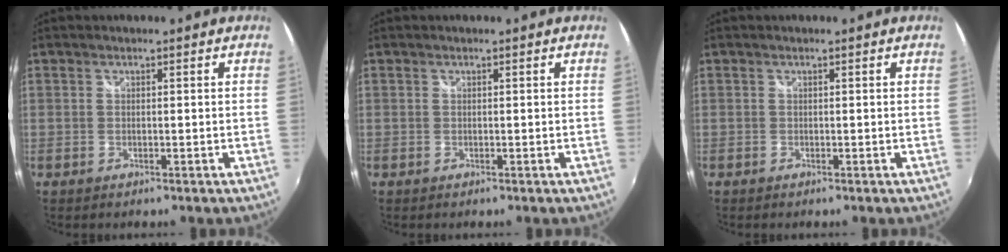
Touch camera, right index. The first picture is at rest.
{"total": 0.0}
{"total": 0.0}